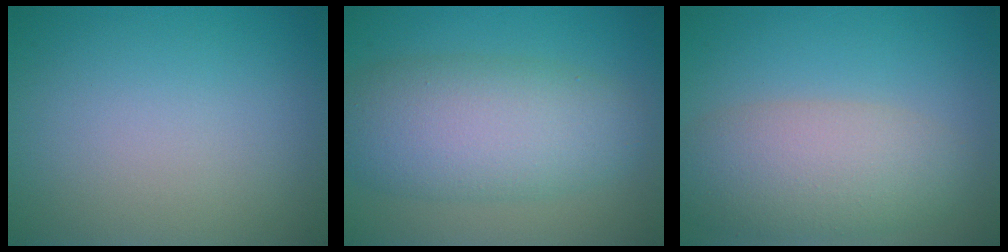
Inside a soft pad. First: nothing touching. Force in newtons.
{"total": 7.8, "press": 7.8, "slide": 0.2}
{"total": 6.1, "press": 6.0, "slide": 0.5}